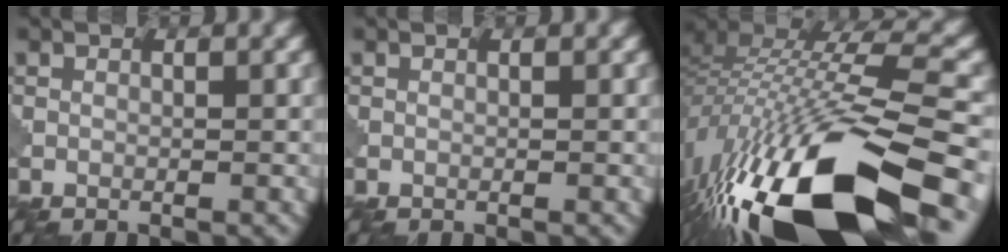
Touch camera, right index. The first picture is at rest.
{"total": 0.0}
{"total": 16.9, "force": [-7.8, 6.1, 13.7], "torque": [-0.266, -0.012, -0.128]}